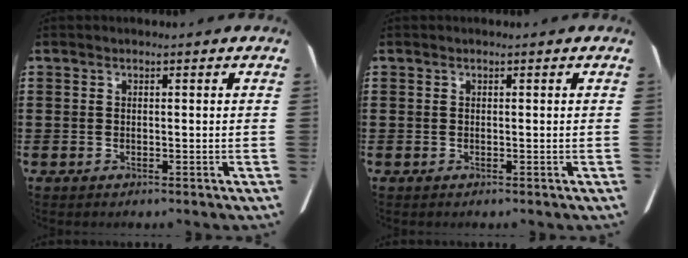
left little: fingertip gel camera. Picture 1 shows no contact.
{"total": 0.0}